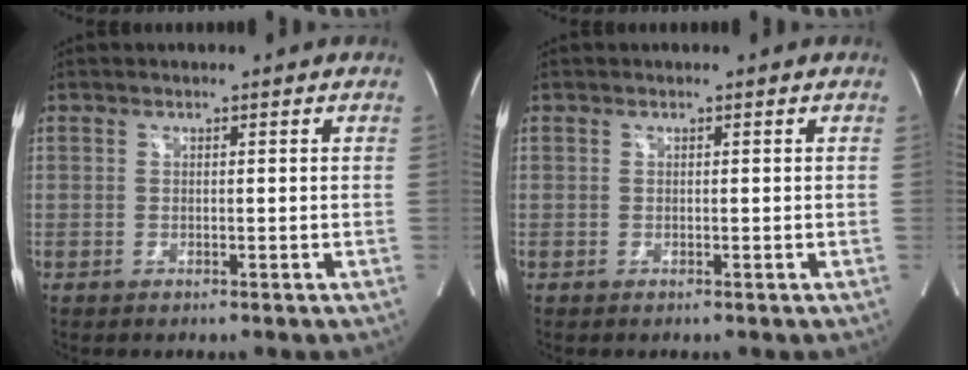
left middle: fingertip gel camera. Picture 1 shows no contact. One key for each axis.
{"total": 0.0}